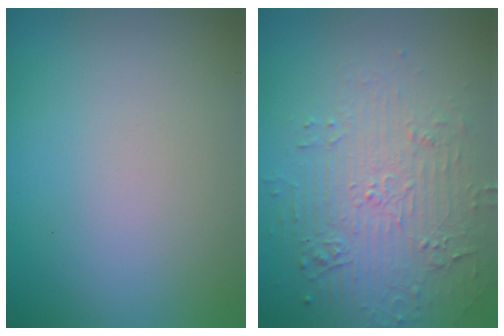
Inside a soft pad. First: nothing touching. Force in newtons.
{"total": 5.0, "press": 3.5, "slide": 3.5}